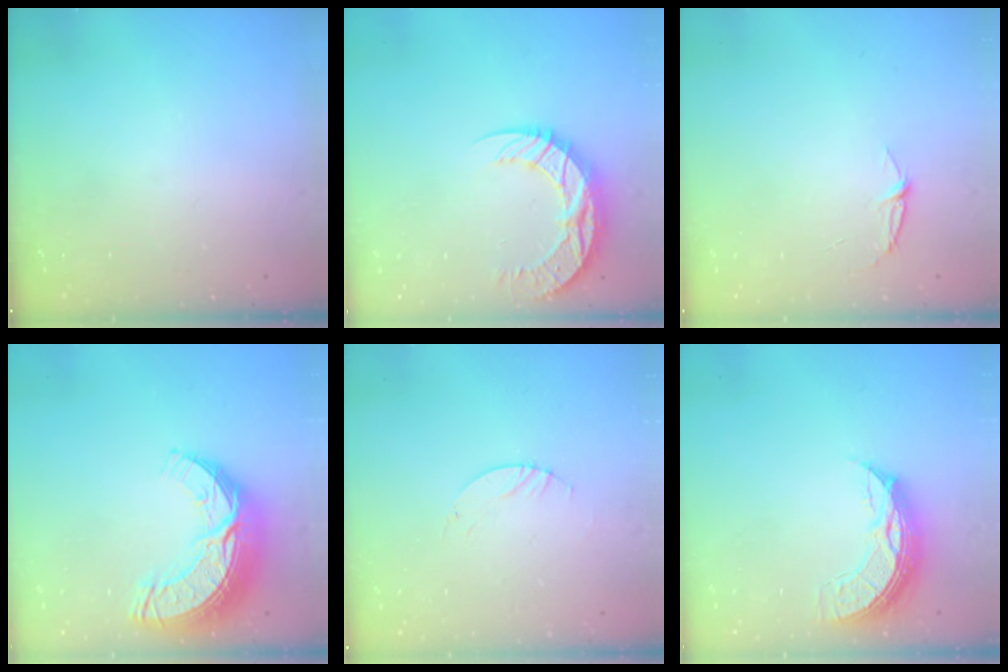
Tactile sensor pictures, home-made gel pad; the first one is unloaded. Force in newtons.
{"total": 11.6, "press": 11.6, "slide": 0.9}
{"total": 3.9, "press": 3.9, "slide": 0.4}
{"total": 17.3, "press": 17.2, "slide": 1.2}
{"total": 0.9, "press": 0.8, "slide": 0.2}
{"total": 9.2, "press": 9.2, "slide": 0.7}